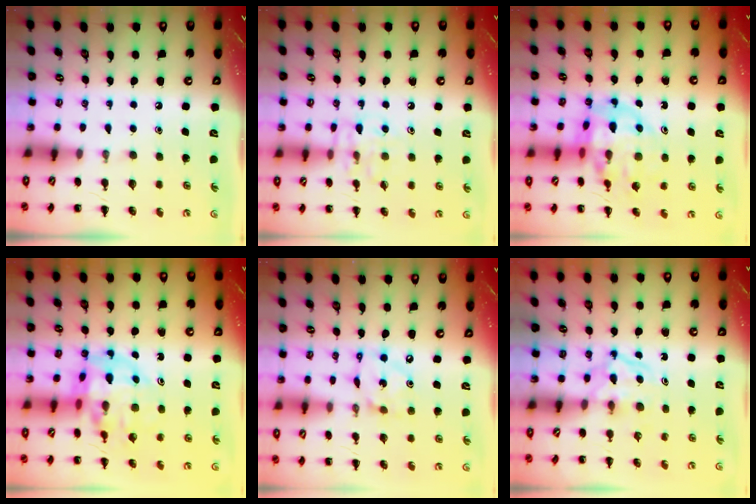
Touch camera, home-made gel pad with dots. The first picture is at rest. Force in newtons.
{"total": 8.1, "press": 8.1, "slide": 0.4}
{"total": 12.5, "press": 12.4, "slide": 2.1}
{"total": 11.9, "press": 11.6, "slide": 2.8}
{"total": 5.4, "press": 5.3, "slide": 0.8}
{"total": 4.6, "press": 4.4, "slide": 1.3}